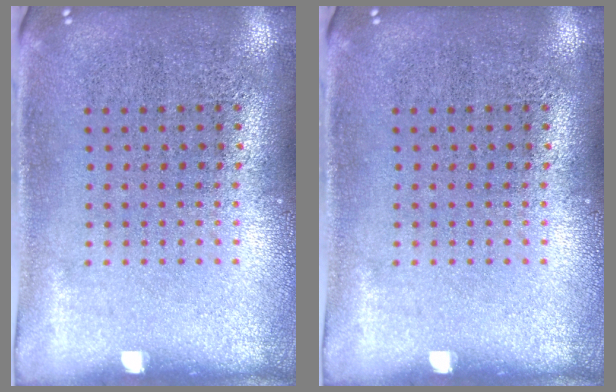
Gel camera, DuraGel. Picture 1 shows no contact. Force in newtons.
{"total": 0.0}